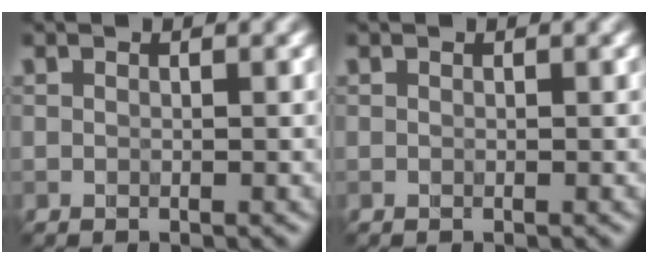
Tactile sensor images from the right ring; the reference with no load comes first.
{"total": 0.0}